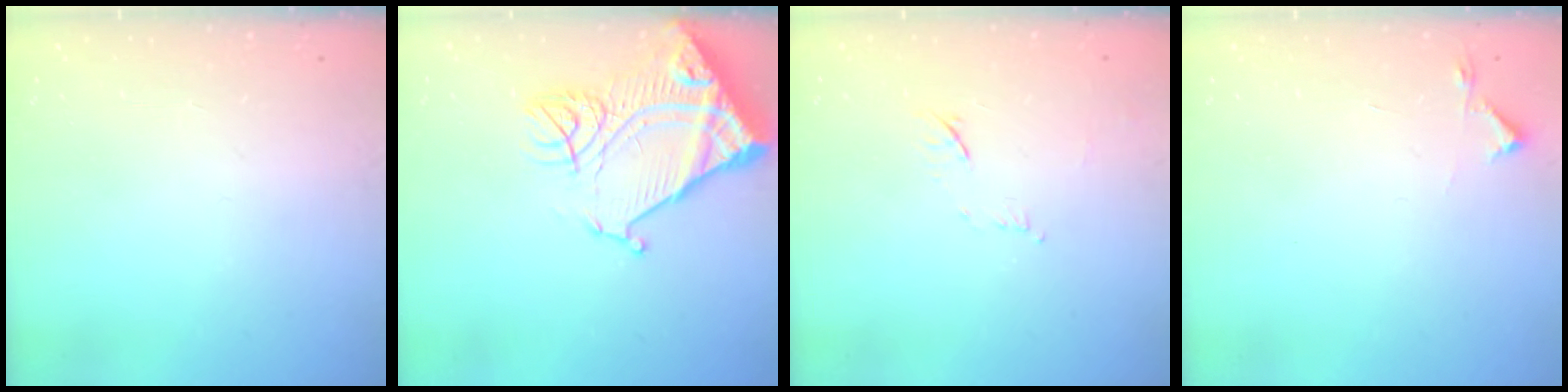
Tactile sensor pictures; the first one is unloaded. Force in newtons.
{"total": 17.1, "press": 17.0, "slide": 1.9}
{"total": 7.6, "press": 7.6, "slide": 0.9}
{"total": 2.7, "press": 2.6, "slide": 0.4}